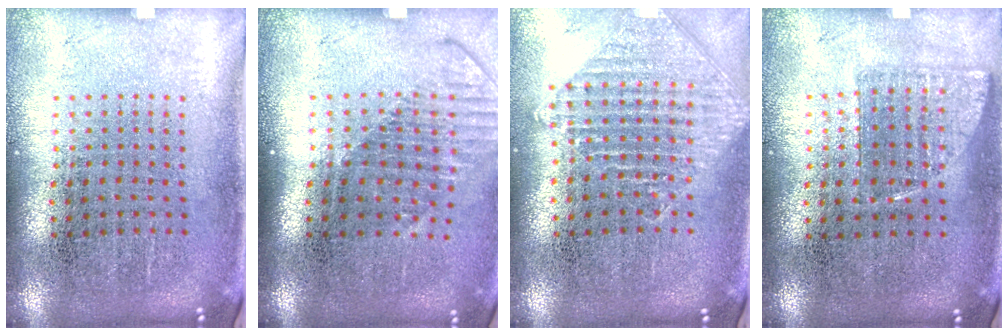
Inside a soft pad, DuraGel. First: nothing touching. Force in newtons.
{"total": 1.6, "press": 1.2, "slide": 1.0}
{"total": 1.0, "press": 1.0, "slide": 0.2}
{"total": 0.7, "press": 0.7, "slide": 0.3}